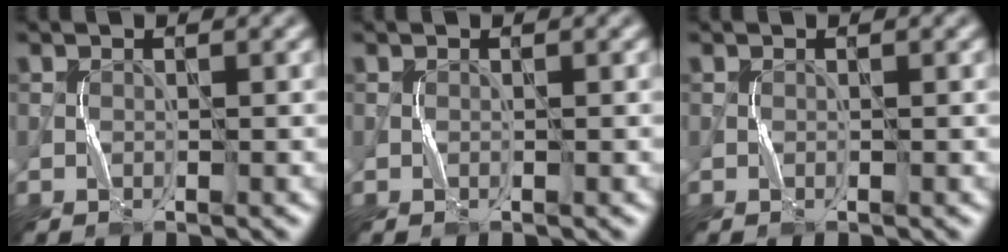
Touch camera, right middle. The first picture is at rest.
{"total": 0.0}
{"total": 0.0}